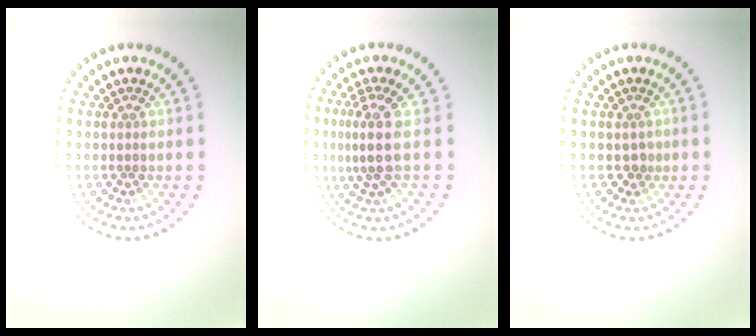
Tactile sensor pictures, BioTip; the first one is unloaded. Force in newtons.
{"total": 3.0, "press": 2.1, "slide": 2.1}
{"total": 0.9, "press": 0.7, "slide": 0.6}